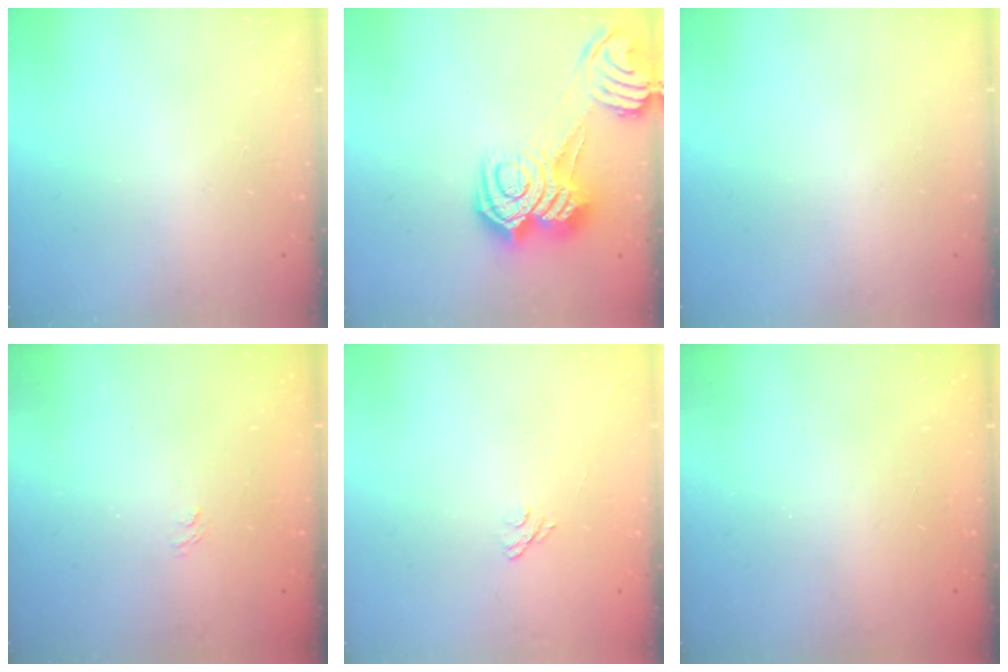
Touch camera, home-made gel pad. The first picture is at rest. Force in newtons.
{"total": 15.2, "press": 15.1, "slide": 0.9}
{"total": 0.0}
{"total": 1.1, "press": 0.1, "slide": 1.1}
{"total": 6.9, "press": 6.8, "slide": 1.1}
{"total": 2.5, "press": 2.4, "slide": 0.8}